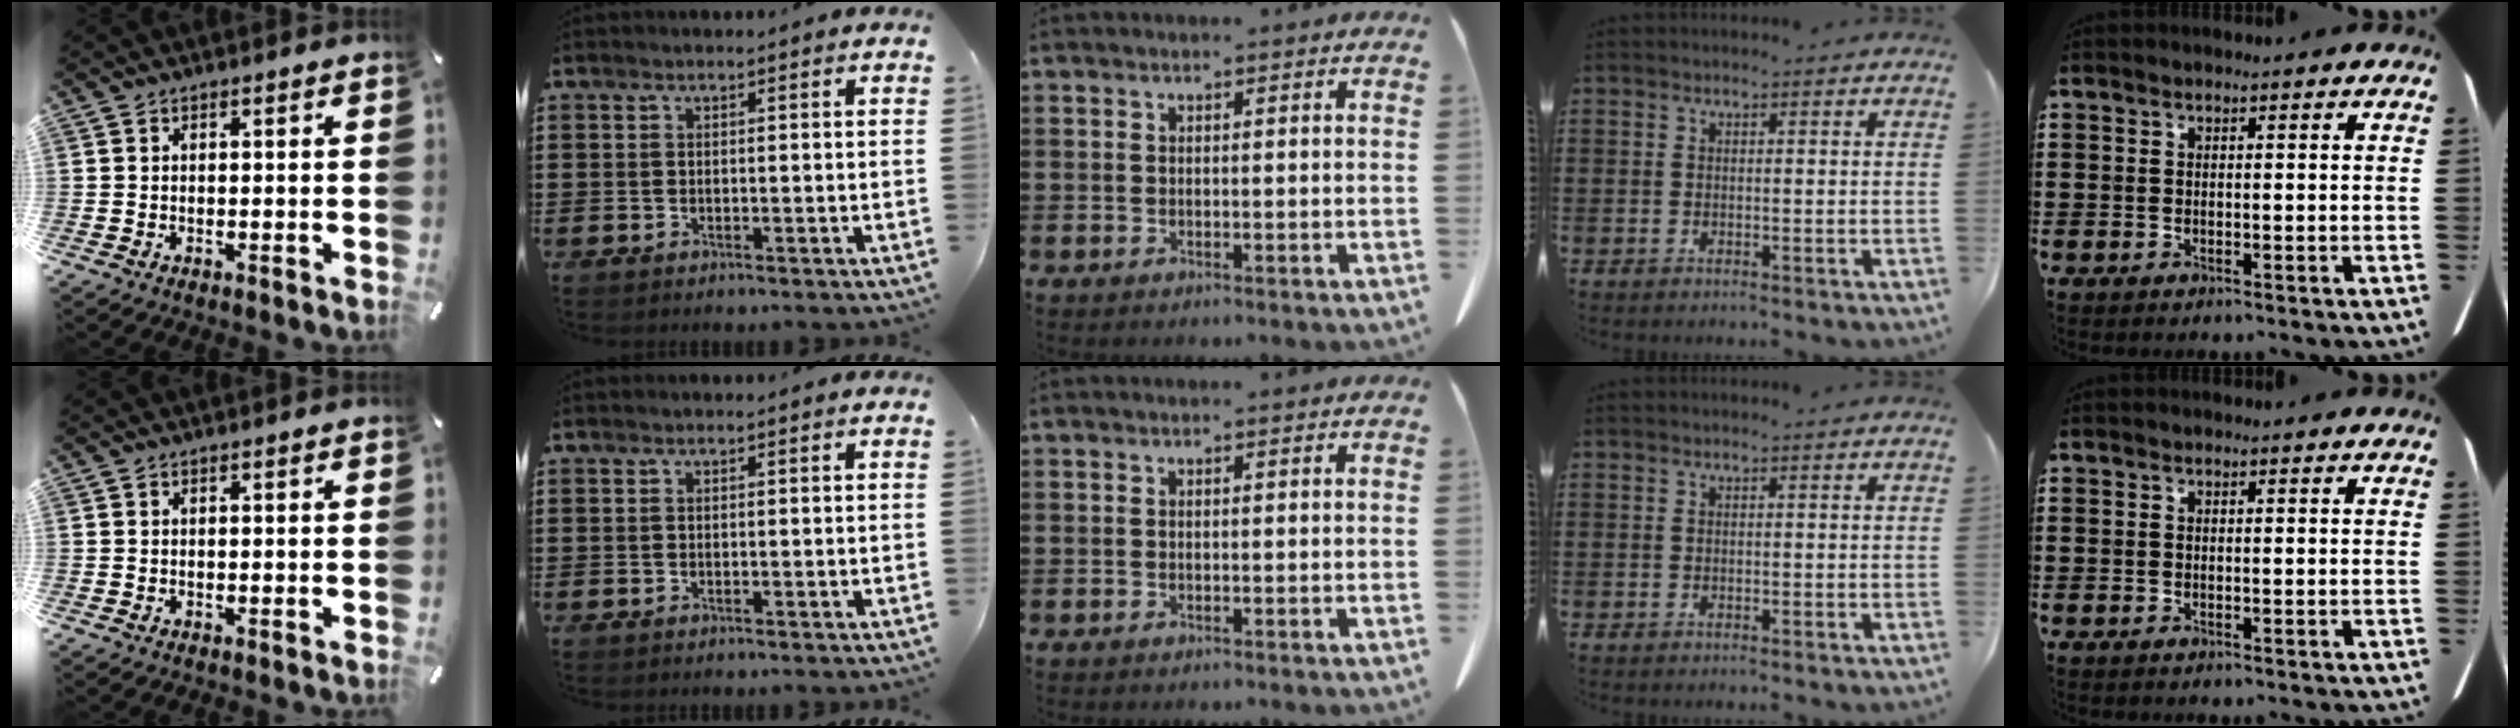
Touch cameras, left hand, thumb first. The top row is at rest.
{}